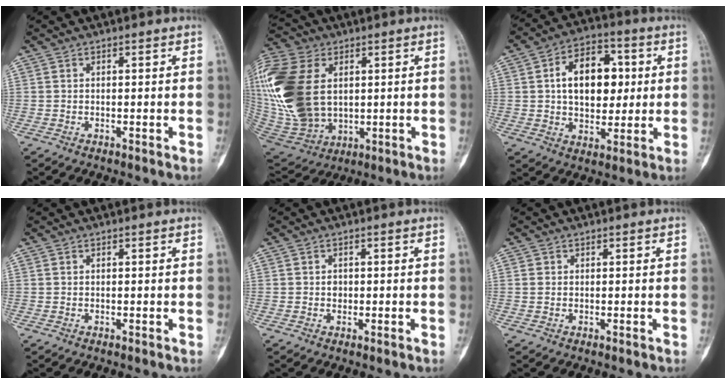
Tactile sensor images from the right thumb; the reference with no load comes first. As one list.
[{"total": 27.0, "force": [4.6, 18.1, 19.6], "torque": [-0.462, 0.000, 0.100]}, {"total": 14.5, "force": [2.3, 9.4, 10.8], "torque": [-0.131, 0.009, 0.034]}, {"total": 0.0}, {"total": 1.1, "force": [-0.1, 0.9, 0.6], "torque": [-0.004, 0.003, -0.003]}, {"total": 0.7, "force": [0.0, 0.7, 0.3], "torque": [-0.003, 0.002, 0.000]}]